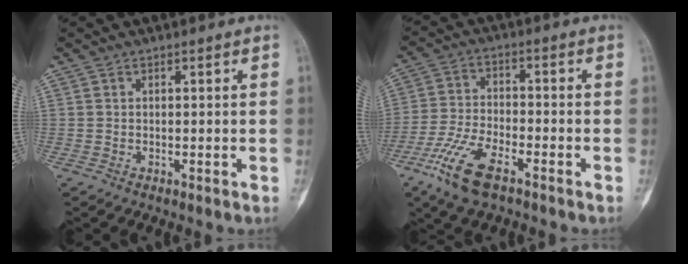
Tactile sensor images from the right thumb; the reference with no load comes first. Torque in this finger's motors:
{"motor_torque": [0.14, 0.25, 0.22, -0.16, 0.12]}